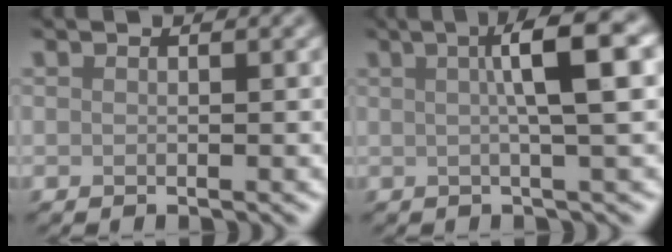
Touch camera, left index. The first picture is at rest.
{"total": 6.3, "force": [1.4, 1.0, 6.1], "torque": [-0.077, 0.017, 0.017]}